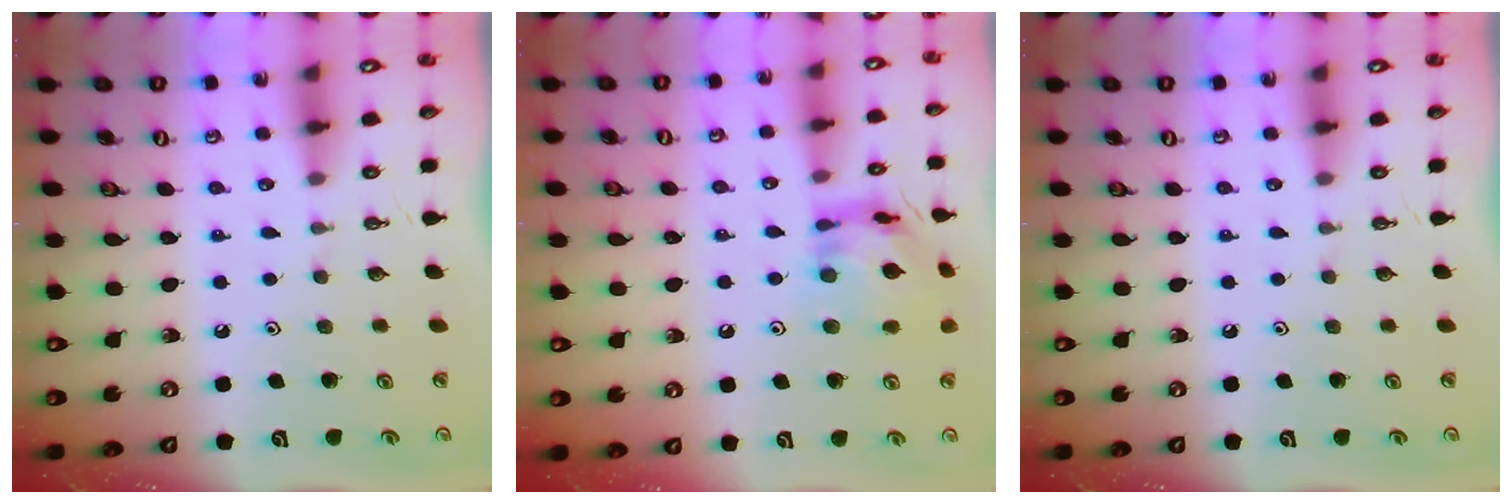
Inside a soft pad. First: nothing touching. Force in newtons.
{"total": 15.6, "press": 15.5, "slide": 1.5}
{"total": 0.0}